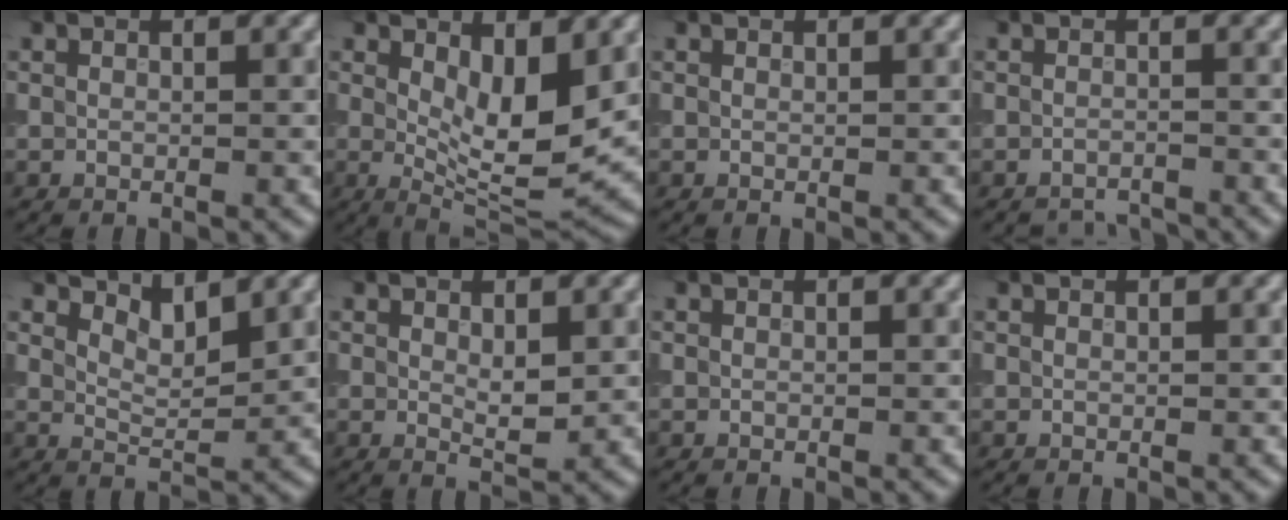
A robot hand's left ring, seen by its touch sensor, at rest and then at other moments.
{"total": 6.6, "force": [1.5, 2.4, 6.0], "torque": [-0.097, -0.018, 0.028]}
{"total": 0.0}
{"total": 2.4, "force": [-2.3, 0.3, 0.1], "torque": [0.006, -0.002, -0.035]}
{"total": 2.6, "force": [2.3, 0.5, 1.2], "torque": [-0.023, -0.010, 0.040]}
{"total": 1.8, "force": [0.5, 0.7, 1.6], "torque": [-0.028, -0.003, 0.011]}
{"total": 0.0}
{"total": 0.0}